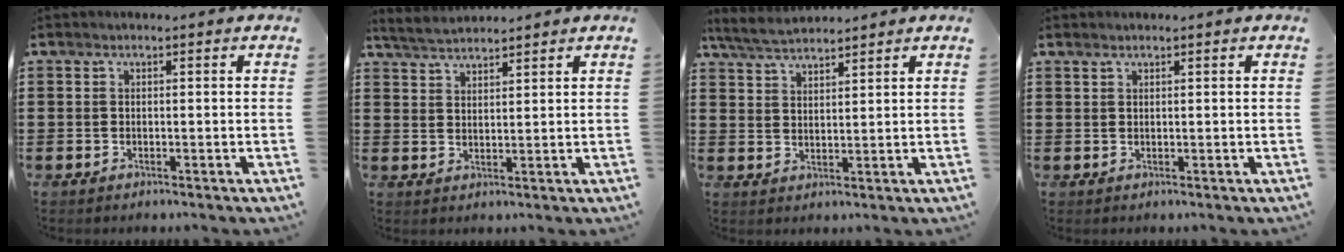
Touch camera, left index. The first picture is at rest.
{"total": 3.5, "force": [3.4, 0.5, 0.7], "torque": [-0.024, -0.006, 0.063]}
{"total": 4.3, "force": [4.0, 0.7, 1.4], "torque": [-0.041, -0.008, 0.074]}
{"total": 0.7, "force": [0.6, 0.2, 0.2], "torque": [-0.006, -0.001, 0.014]}